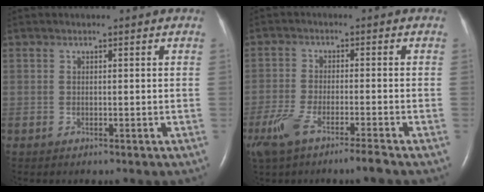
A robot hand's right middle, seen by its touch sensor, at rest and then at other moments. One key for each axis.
{"total": 7.2, "fx": -4.9, "fy": 0.5, "fz": 5.2, "tx": -0.104, "ty": -0.016, "tz": -0.090}